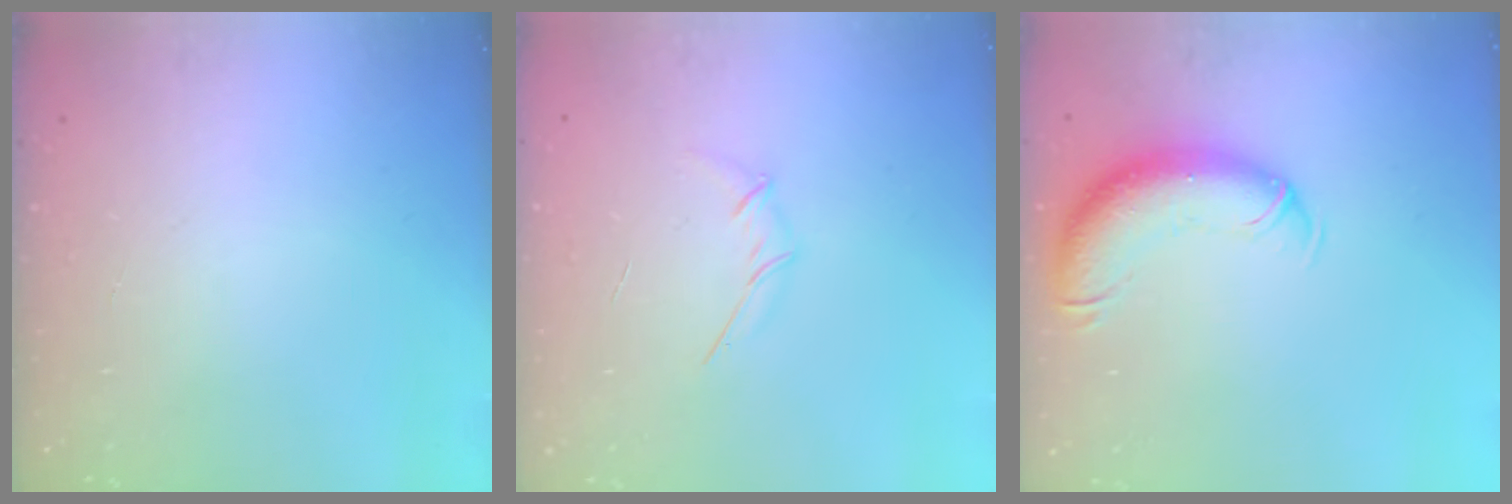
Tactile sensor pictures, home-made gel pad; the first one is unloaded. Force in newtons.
{"total": 3.1, "press": 3.0, "slide": 0.8}
{"total": 12.5, "press": 12.2, "slide": 3.0}